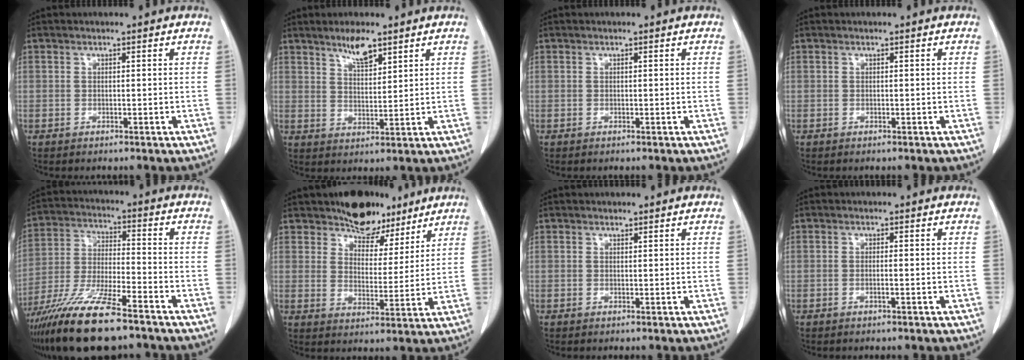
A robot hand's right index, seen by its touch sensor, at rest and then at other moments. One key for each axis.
{"total": 4.9, "fx": 3.6, "fy": 1.1, "fz": 3.1, "tx": -0.058, "ty": -0.003, "tz": 0.066}
{"total": 0.0}
{"total": 0.0}
{"total": 15.9, "fx": -11.8, "fy": 2.3, "fz": 10.4, "tx": -0.219, "ty": -0.040, "tz": -0.216}
{"total": 8.5, "fx": 6.7, "fy": 4.5, "fz": 2.6, "tx": -0.028, "ty": 0.001, "tz": 0.108}
{"total": 0.0}
{"total": 0.7, "fx": -0.3, "fy": -0.1, "fz": 0.6, "tx": -0.011, "ty": 0.001, "tz": -0.005}